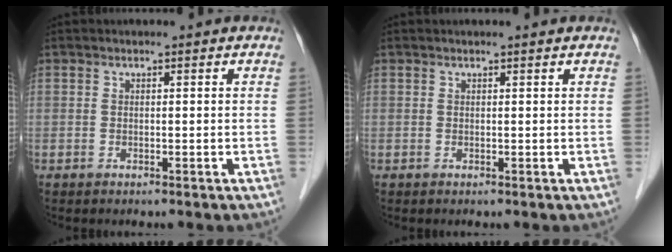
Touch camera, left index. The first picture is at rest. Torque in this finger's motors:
{"motor_torque": [0.16, -0.10, 0.03, 0.01]}